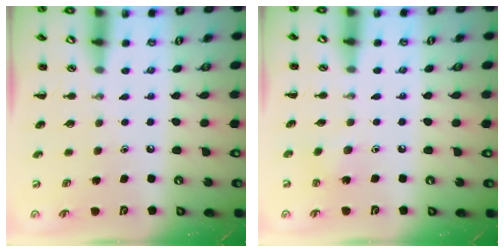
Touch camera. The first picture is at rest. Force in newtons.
{"total": 2.2, "press": 2.0, "slide": 0.8}